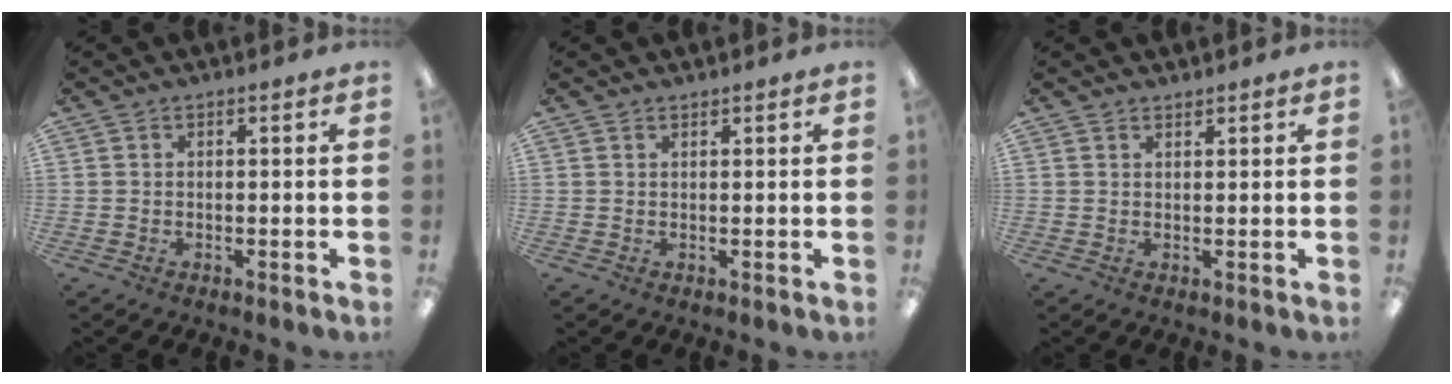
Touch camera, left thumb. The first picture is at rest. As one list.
[{"total": 0.9, "force": [0.9, 0.2, 0.0], "torque": [0.000, 0.000, 0.017]}, {"total": 1.3, "force": [1.3, 0.3, 0.0], "torque": [0.000, -0.002, 0.025]}]